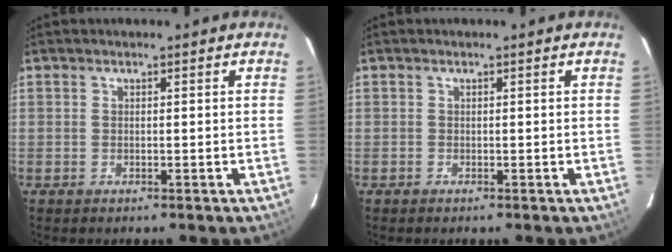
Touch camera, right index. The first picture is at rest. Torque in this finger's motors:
{"motor_torque": [-0.02, 0.03, -0.04, 0.01]}